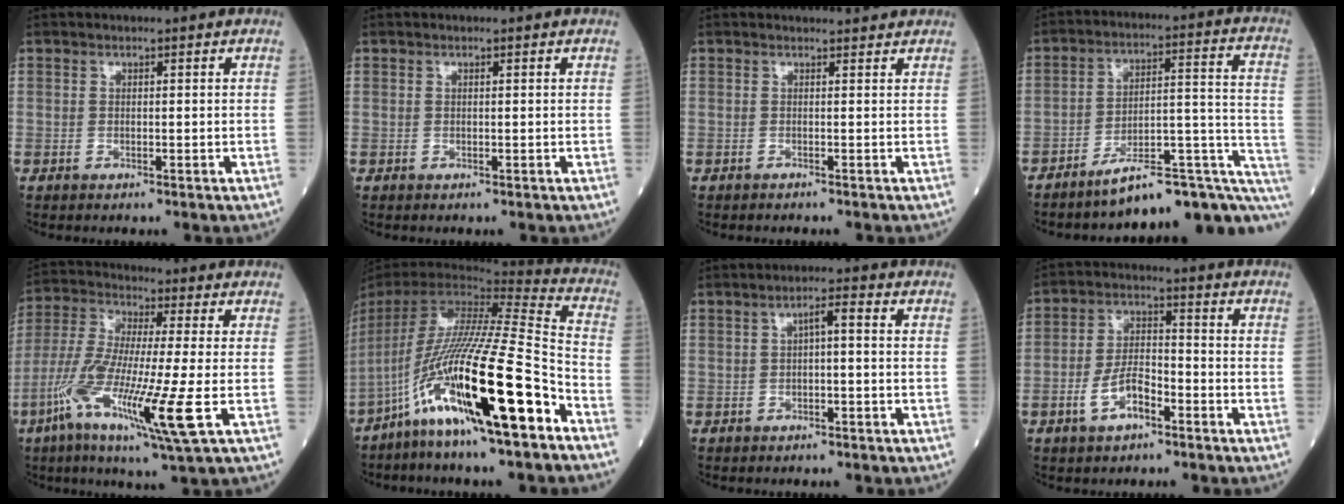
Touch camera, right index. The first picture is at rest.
{"total": 0.0}
{"total": 1.9, "force": [1.4, 0.6, 1.0], "torque": [-0.033, 0.022, 0.011]}
{"total": 16.8, "force": [-12.3, 3.3, 11.1], "torque": [-0.087, 0.067, -0.170]}
{"total": 15.6, "force": [-5.3, 0.3, 14.6], "torque": [-0.304, -0.031, -0.104]}
{"total": 24.6, "force": [-12.2, 1.3, 21.3], "torque": [-0.400, -0.040, -0.222]}
{"total": 2.4, "force": [0.0, 0.5, 2.4], "torque": [-0.037, 0.011, 0.001]}
{"total": 6.7, "force": [-3.4, 2.9, 5.0], "torque": [-0.101, 0.010, -0.064]}